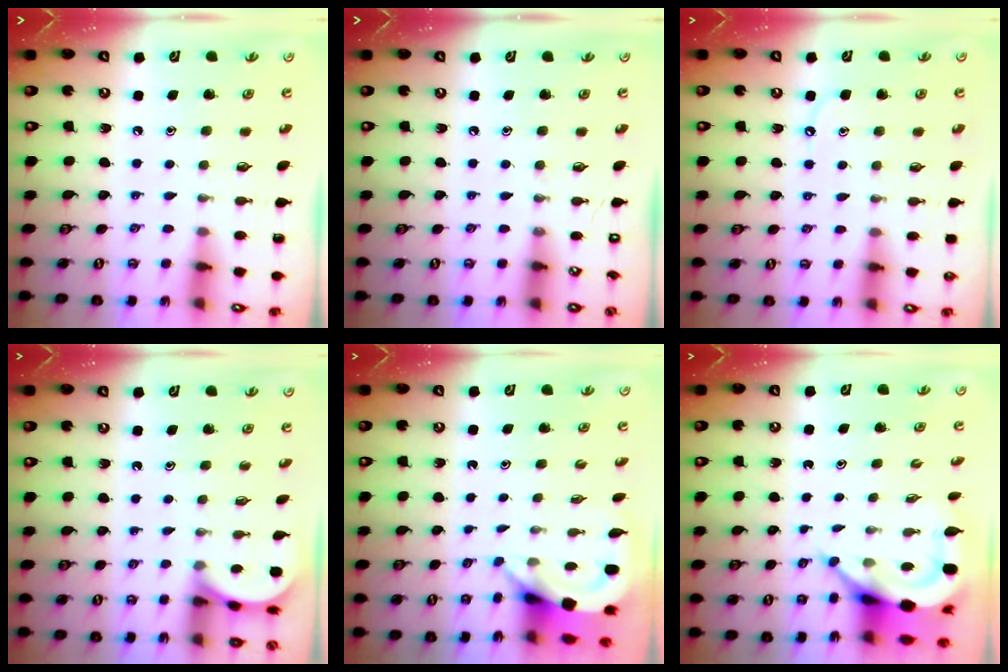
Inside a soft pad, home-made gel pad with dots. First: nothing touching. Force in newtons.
{"total": 0.0}
{"total": 4.6, "press": 4.5, "slide": 0.7}
{"total": 2.0, "press": 2.0, "slide": 0.2}
{"total": 3.5, "press": 3.5, "slide": 0.2}
{"total": 7.7, "press": 7.6, "slide": 0.9}